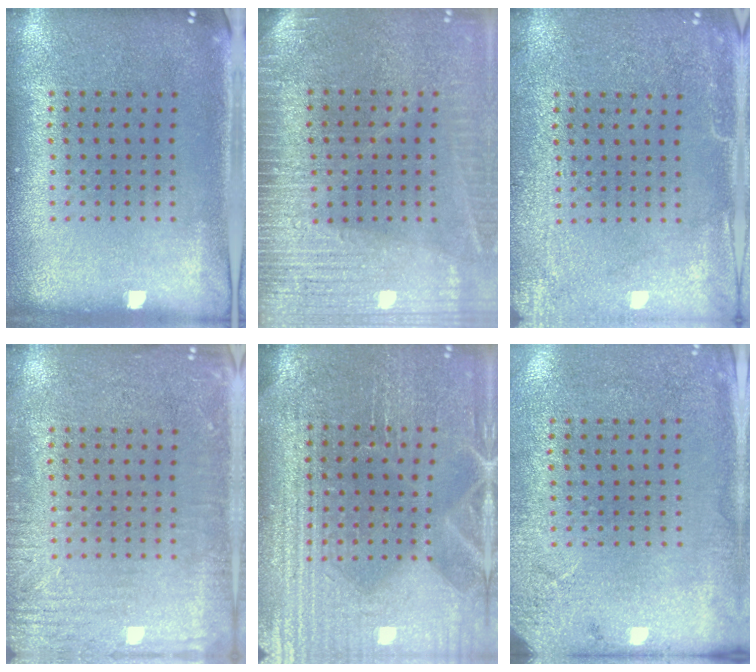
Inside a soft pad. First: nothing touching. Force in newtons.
{"total": 3.6, "press": 3.1, "slide": 1.9}
{"total": 3.5, "press": 3.5, "slide": 0.4}
{"total": 3.0, "press": 3.0, "slide": 0.3}
{"total": 4.0, "press": 3.8, "slide": 1.3}
{"total": 2.6, "press": 2.1, "slide": 1.5}